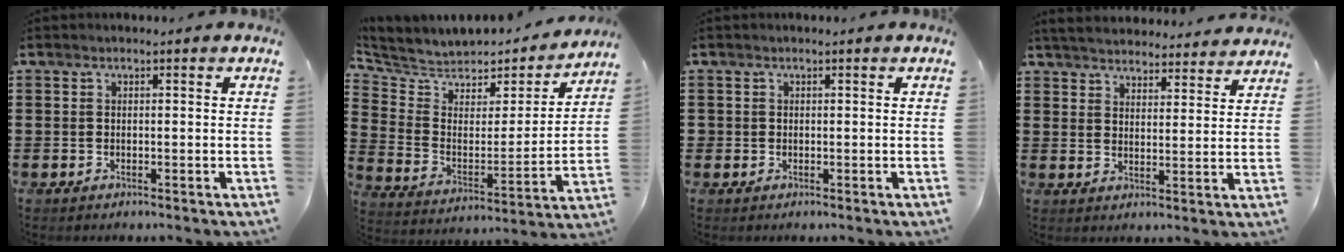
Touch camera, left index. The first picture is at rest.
{"total": 5.2, "force": [4.6, 2.3, 0.6], "torque": [-0.049, -0.039, 0.075]}
{"total": 0.7, "force": [0.0, 0.7, 0.1], "torque": [-0.005, 0.004, -0.002]}
{"total": 4.5, "force": [4.5, 0.3, 0.4], "torque": [-0.027, -0.021, 0.079]}